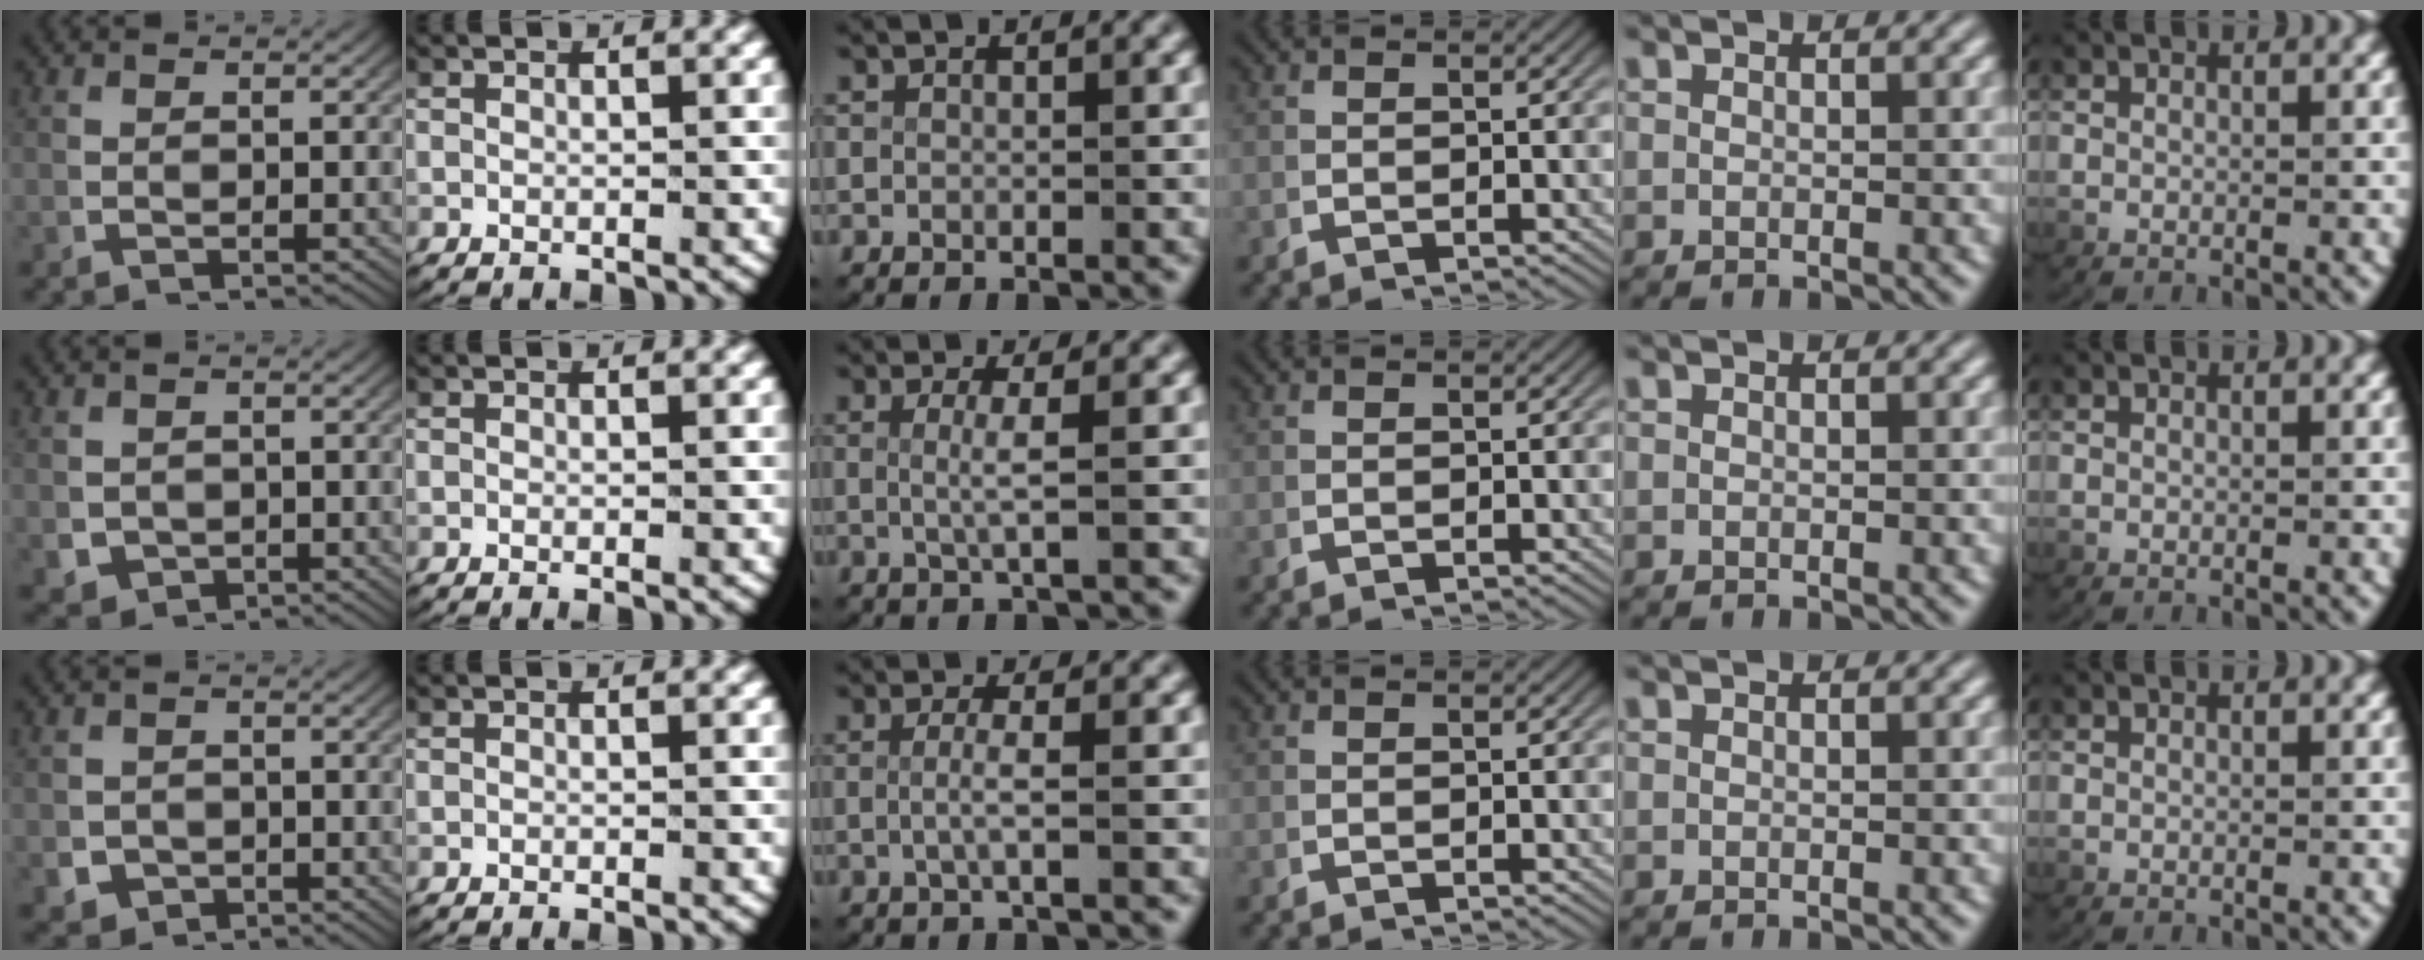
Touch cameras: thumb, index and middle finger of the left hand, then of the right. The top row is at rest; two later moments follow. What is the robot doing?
{"motion": "lift_and_place", "object": "paper towel"}